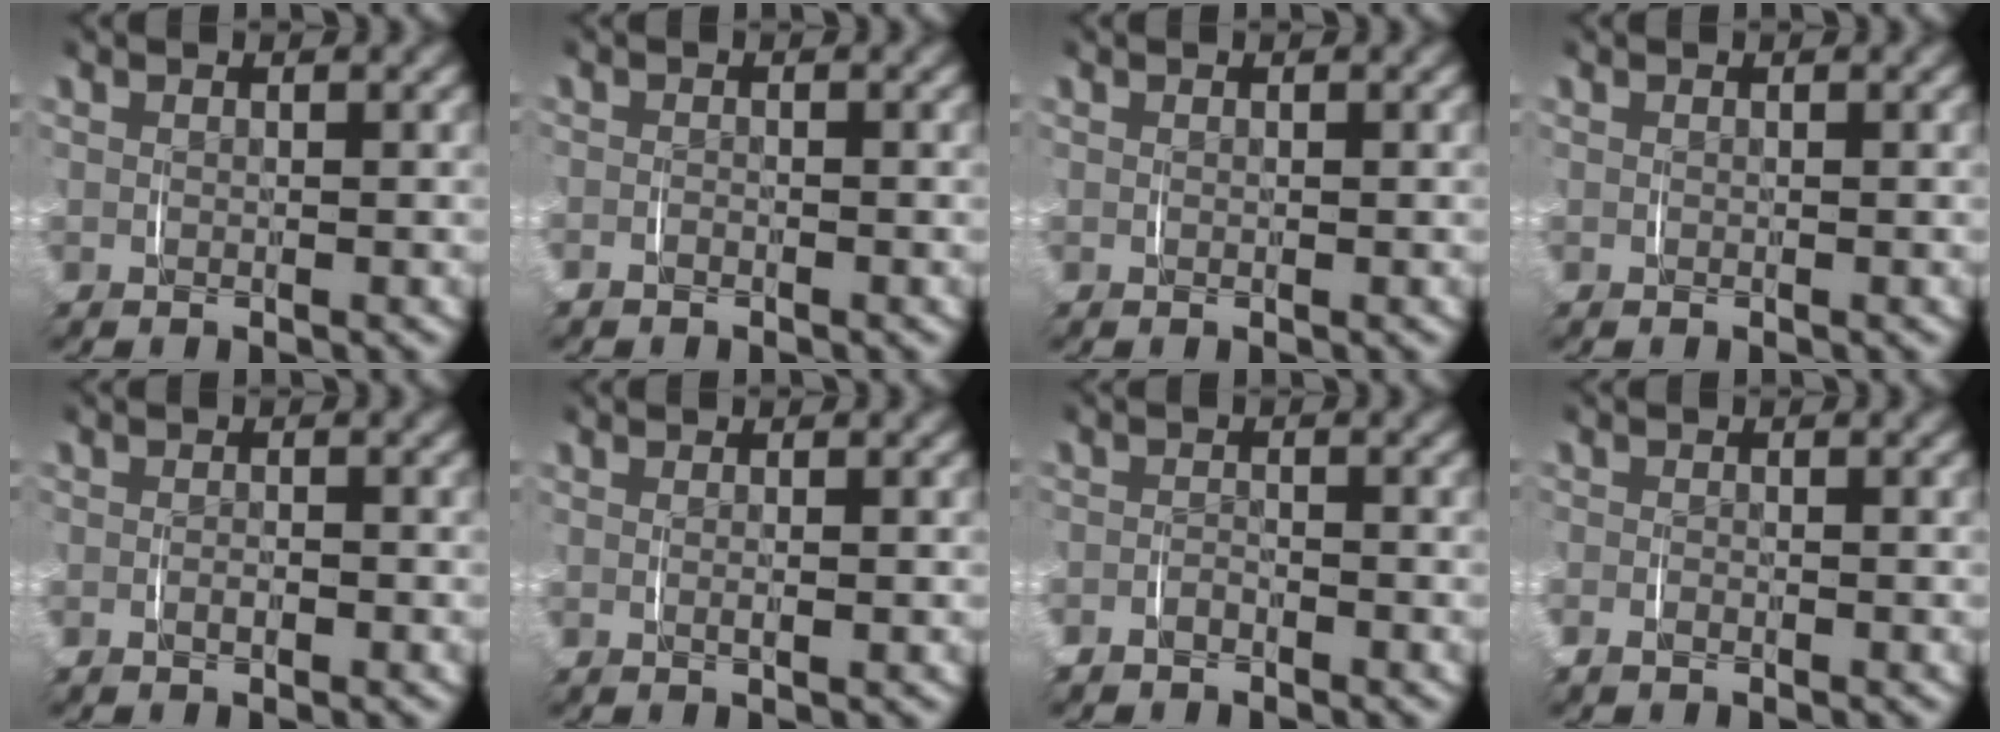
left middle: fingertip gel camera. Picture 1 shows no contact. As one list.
[{"total": 0.8, "force": [-0.8, 0.3, 0.0], "torque": [-0.005, -0.004, -0.017]}, {"total": 0.0}, {"total": 0.0}, {"total": 0.9, "force": [-0.6, 0.6, 0.4], "torque": [-0.009, 0.003, -0.013]}, {"total": 0.6, "force": [0.0, -0.2, 0.6], "torque": [-0.012, -0.003, 0.000]}, {"total": 1.7, "force": [-1.5, 0.8, 0.0], "torque": [-0.008, -0.005, -0.031]}, {"total": 0.8, "force": [-0.7, 0.3, 0.2], "torque": [-0.008, -0.003, -0.015]}]